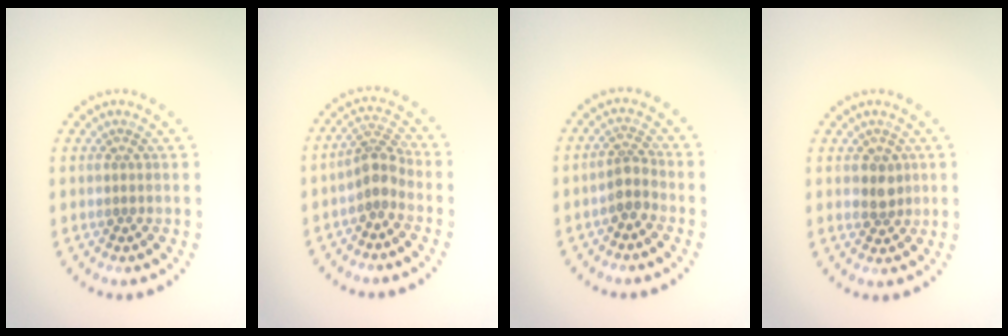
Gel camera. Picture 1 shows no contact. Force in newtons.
{"total": 2.5, "press": 2.0, "slide": 1.6}
{"total": 2.1, "press": 1.7, "slide": 1.3}
{"total": 1.9, "press": 1.7, "slide": 0.7}